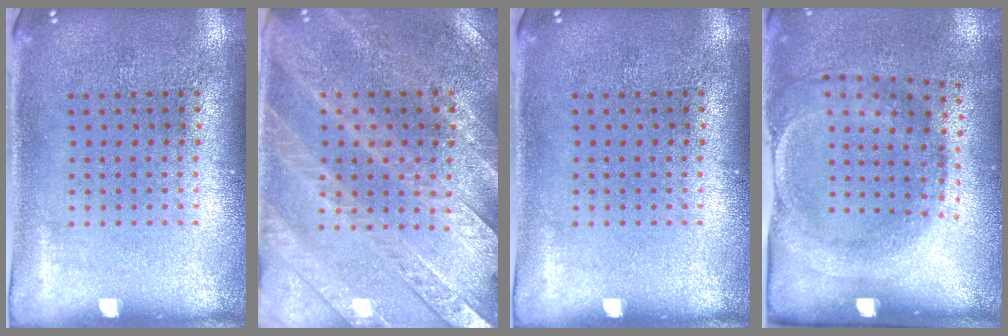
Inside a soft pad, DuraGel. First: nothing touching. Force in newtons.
{"total": 3.0, "press": 2.7, "slide": 1.1}
{"total": 0.0}
{"total": 1.9, "press": 1.2, "slide": 1.5}